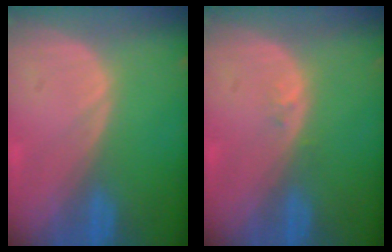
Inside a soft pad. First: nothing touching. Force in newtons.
{"total": 0.8, "press": 0.6, "slide": 0.5}